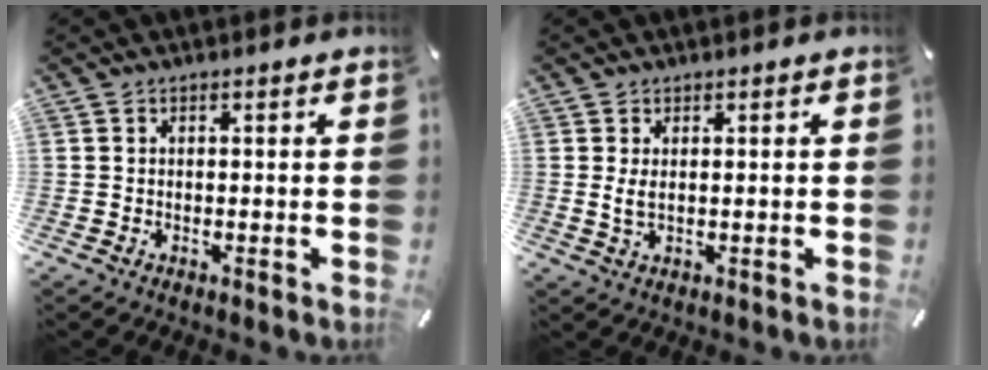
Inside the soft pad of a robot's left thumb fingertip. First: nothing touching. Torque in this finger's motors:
{"motor_torque": [-0.13, 0.16, 0.01, -0.03, 0.02]}